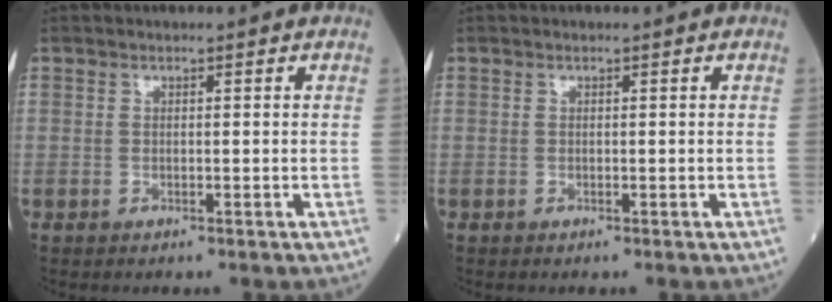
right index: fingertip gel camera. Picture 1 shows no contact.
{"total": 0.0}